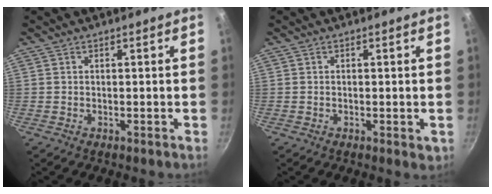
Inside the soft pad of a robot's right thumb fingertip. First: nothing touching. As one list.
[{"total": 1.4, "force": [-0.1, 0.8, 1.1], "torque": [-0.013, -0.002, -0.002]}]